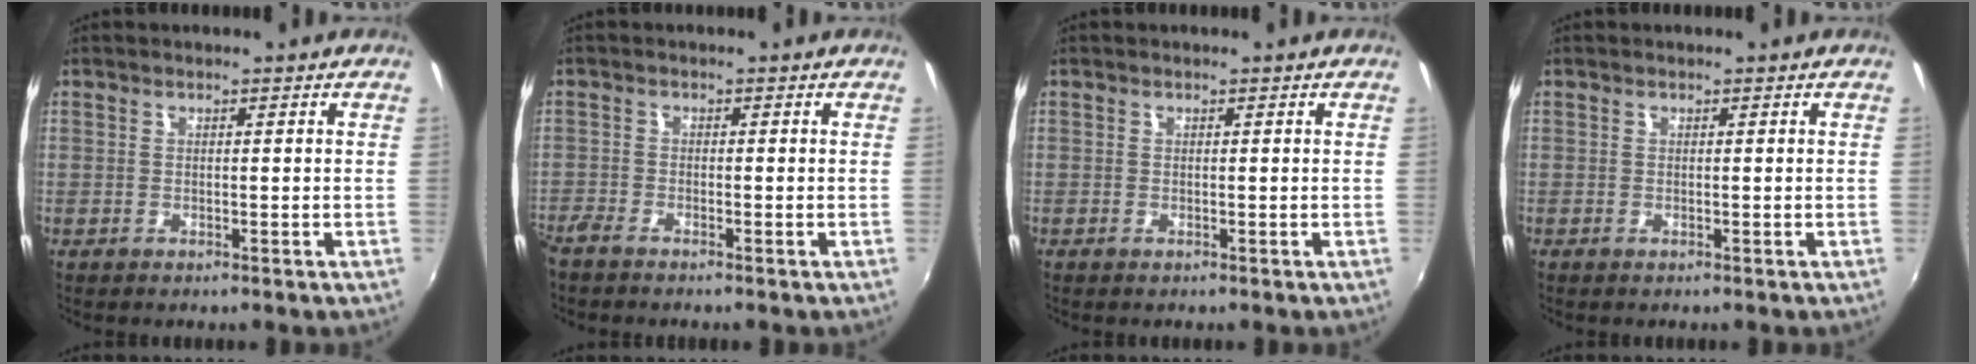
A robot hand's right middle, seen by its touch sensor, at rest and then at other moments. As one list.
[{"total": 2.4, "force": [-2.1, 0.5, 0.9], "torque": [-0.027, -0.009, -0.045]}, {"total": 0.0}, {"total": 0.0}]